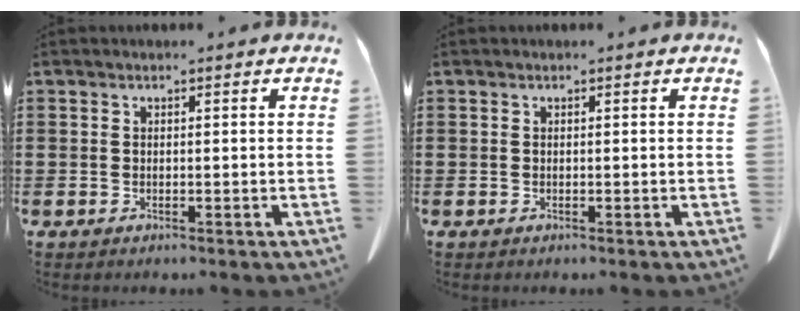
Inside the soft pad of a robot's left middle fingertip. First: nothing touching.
{"total": 0.0}